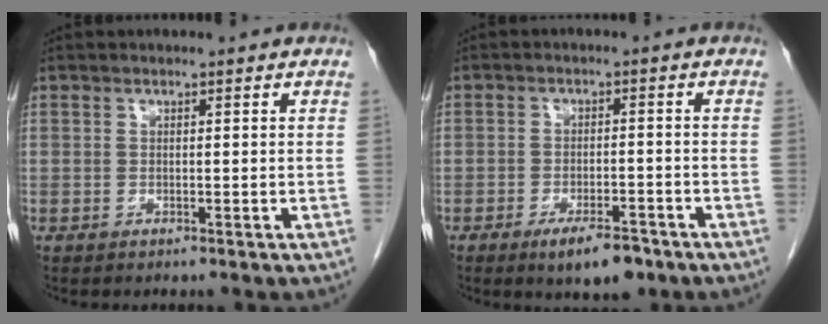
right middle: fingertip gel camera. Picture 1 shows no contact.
{"total": 6.1, "force": [-4.0, 2.1, 4.0], "torque": [-0.062, -0.002, -0.057]}